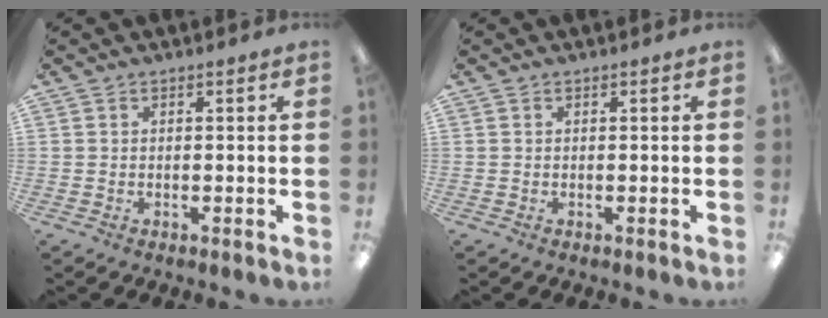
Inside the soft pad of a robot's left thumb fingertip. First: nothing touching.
{"total": 0.0}